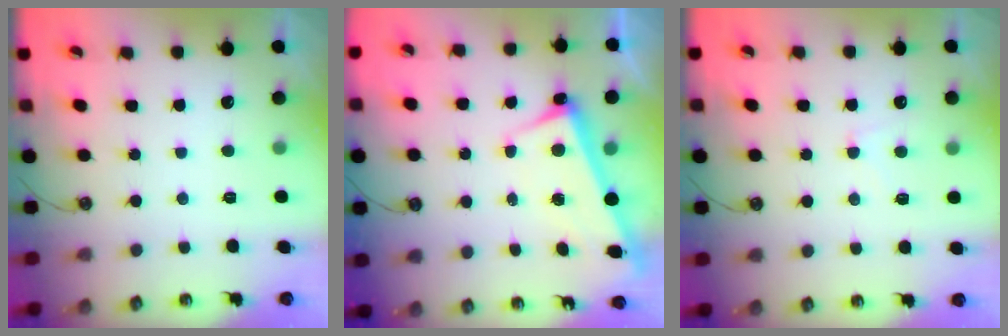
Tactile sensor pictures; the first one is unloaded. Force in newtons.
{"total": 3.2, "press": 3.1, "slide": 0.7}
{"total": 1.3, "press": 1.2, "slide": 0.6}